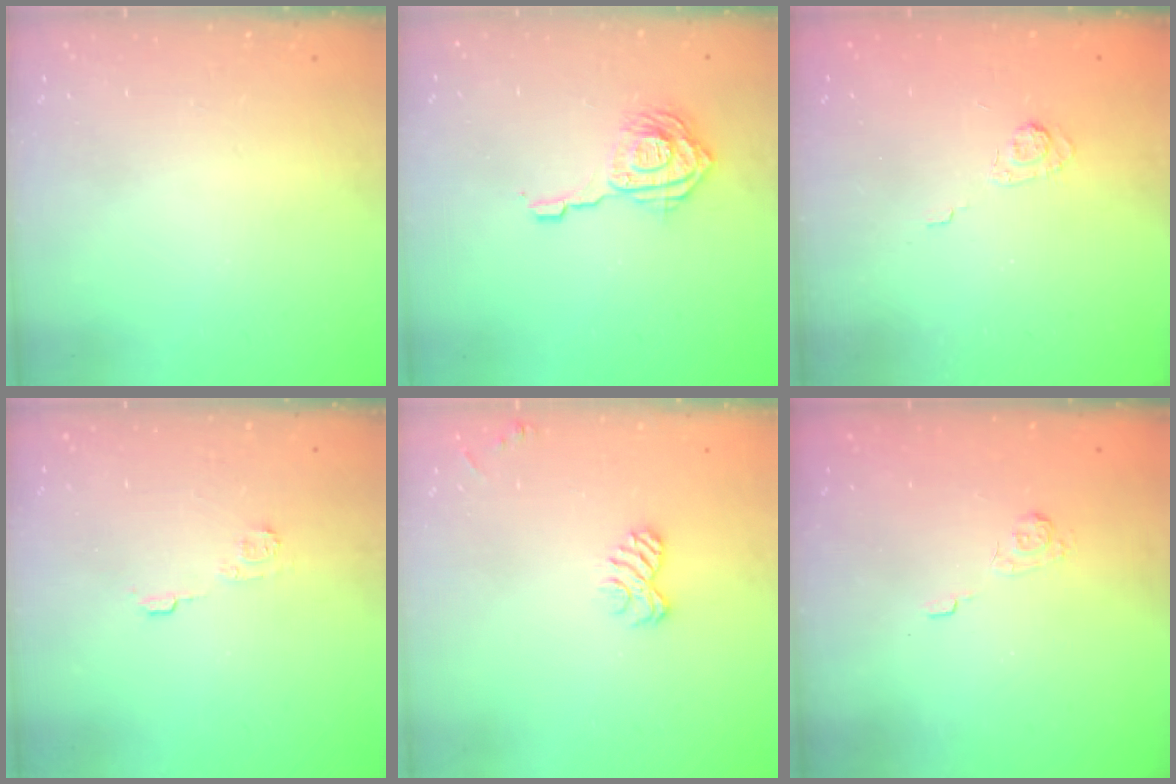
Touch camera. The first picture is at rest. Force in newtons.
{"total": 11.2, "press": 11.1, "slide": 0.9}
{"total": 3.1, "press": 2.7, "slide": 1.6}
{"total": 4.3, "press": 4.3, "slide": 0.6}
{"total": 6.1, "press": 5.9, "slide": 1.4}
{"total": 2.2, "press": 1.7, "slide": 1.4}